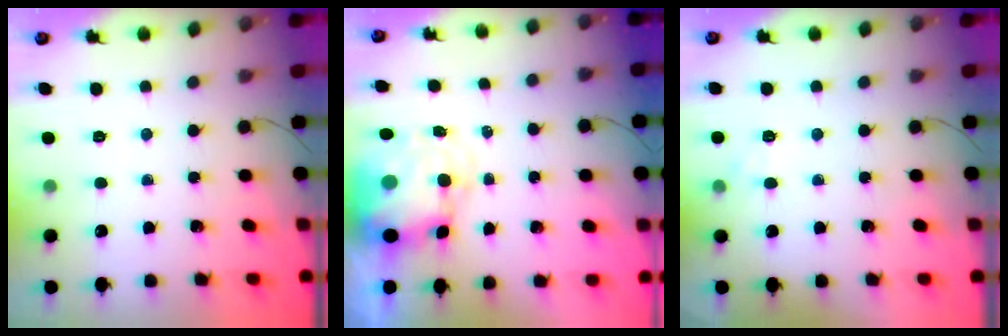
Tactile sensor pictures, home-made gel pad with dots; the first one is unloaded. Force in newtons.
{"total": 9.3, "press": 9.1, "slide": 2.0}
{"total": 5.0, "press": 4.9, "slide": 1.2}